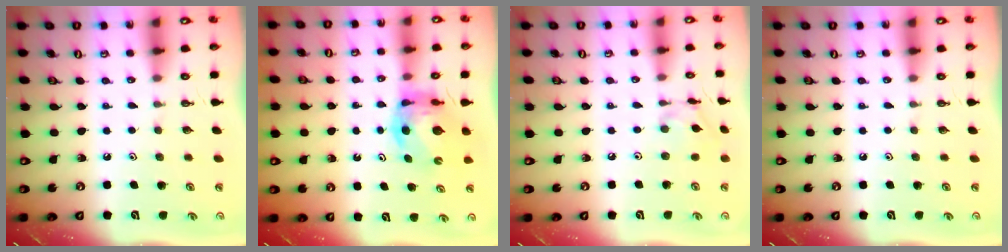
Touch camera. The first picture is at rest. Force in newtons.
{"total": 6.9, "press": 6.9, "slide": 0.6}
{"total": 8.1, "press": 8.1, "slide": 0.4}
{"total": 0.0}